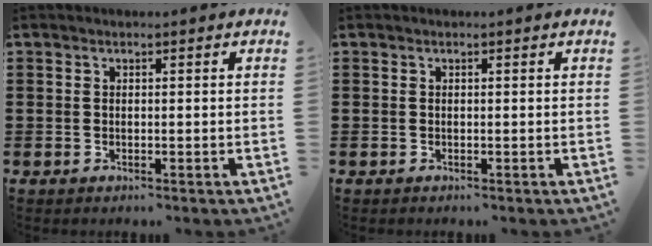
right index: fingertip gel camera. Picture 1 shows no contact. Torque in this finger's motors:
{"motor_torque": [0.16, -0.08, 0.00, 0.01]}